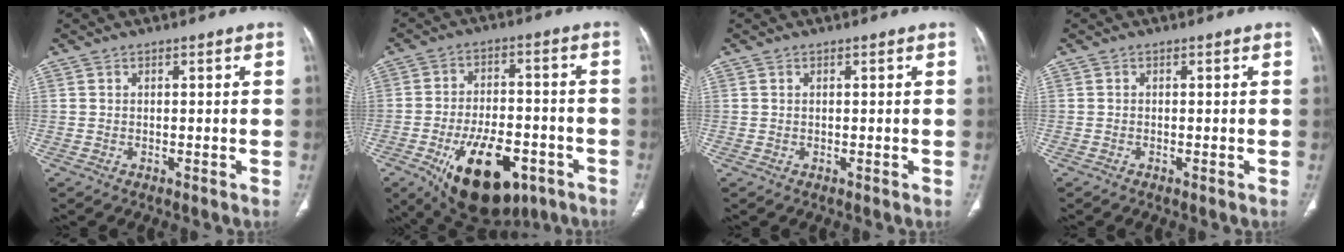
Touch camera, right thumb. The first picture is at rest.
{"total": 19.7, "force": [-9.3, 10.2, 14.1], "torque": [-0.208, 0.027, -0.128]}
{"total": 0.0}
{"total": 0.0}